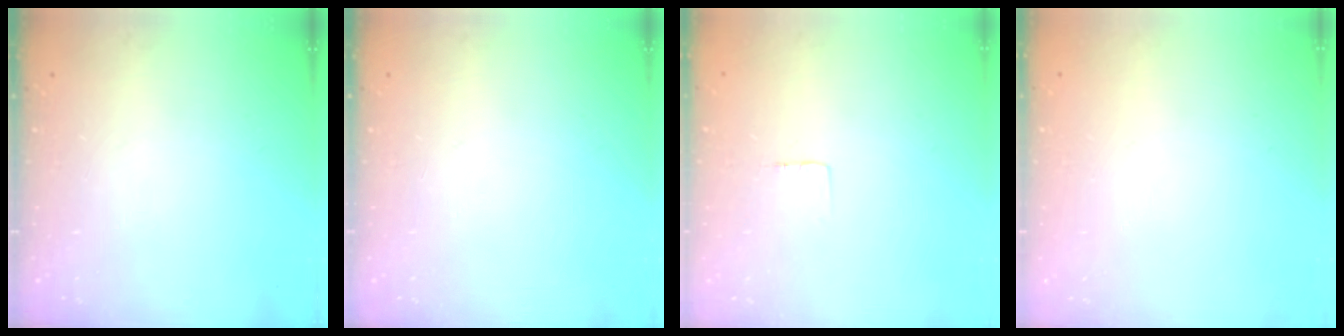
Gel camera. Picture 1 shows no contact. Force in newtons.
{"total": 0.0}
{"total": 2.3, "press": 2.3, "slide": 0.1}
{"total": 0.0}